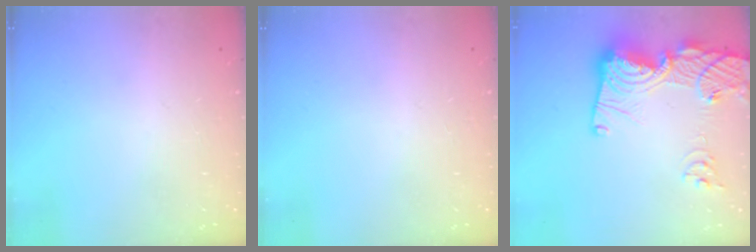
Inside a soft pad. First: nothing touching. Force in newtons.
{"total": 0.0}
{"total": 19.9, "press": 19.7, "slide": 2.1}